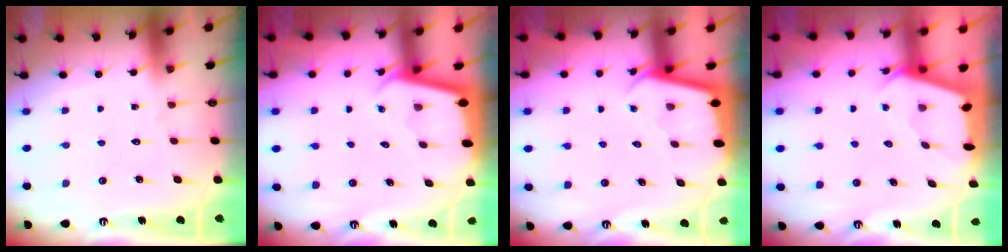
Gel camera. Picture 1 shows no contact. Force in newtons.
{"total": 1.9, "press": 1.9, "slide": 0.1}
{"total": 2.5, "press": 2.5, "slide": 0.1}
{"total": 3.1, "press": 3.1, "slide": 0.2}